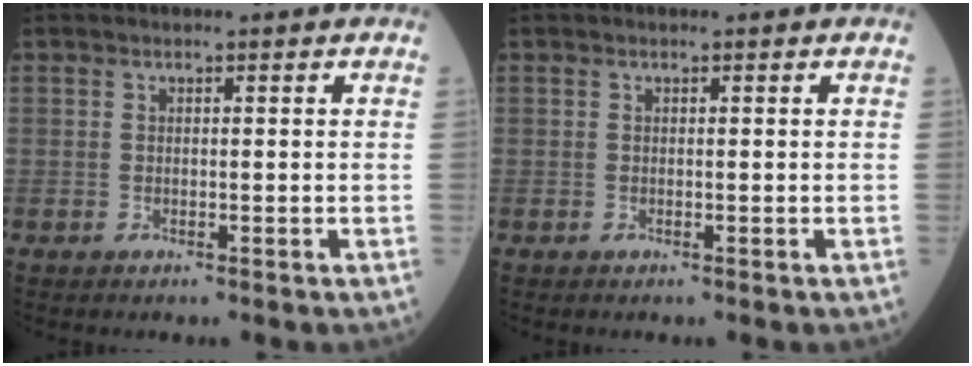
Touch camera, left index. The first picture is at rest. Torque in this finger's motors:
{"motor_torque": [-0.07, 0.07, -0.02, 0.00]}